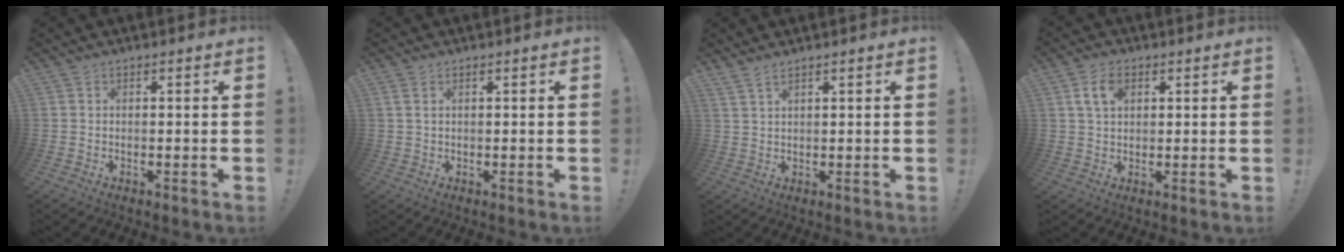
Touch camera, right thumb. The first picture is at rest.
{"total": 1.5, "force": [0.7, 0.6, 1.2], "torque": [-0.029, 0.004, 0.014]}
{"total": 2.7, "force": [2.2, 0.4, 1.5], "torque": [-0.040, -0.007, 0.042]}
{"total": 6.4, "force": [2.3, 4.1, 4.3], "torque": [-0.074, 0.004, 0.045]}